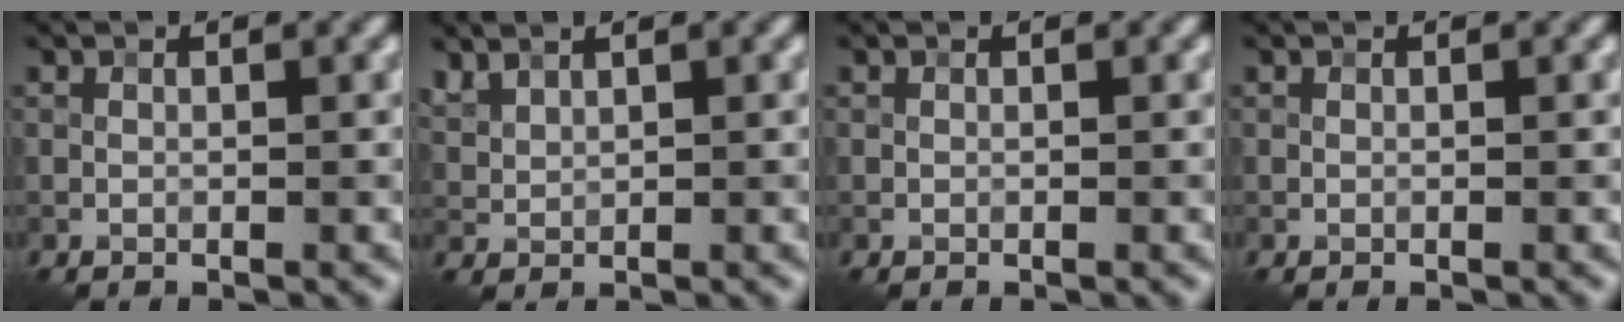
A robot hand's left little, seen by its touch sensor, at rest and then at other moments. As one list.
[{"total": 1.4, "force": [1.2, 0.5, 0.5], "torque": [-0.015, 0.003, 0.032]}, {"total": 0.0}, {"total": 0.0}]